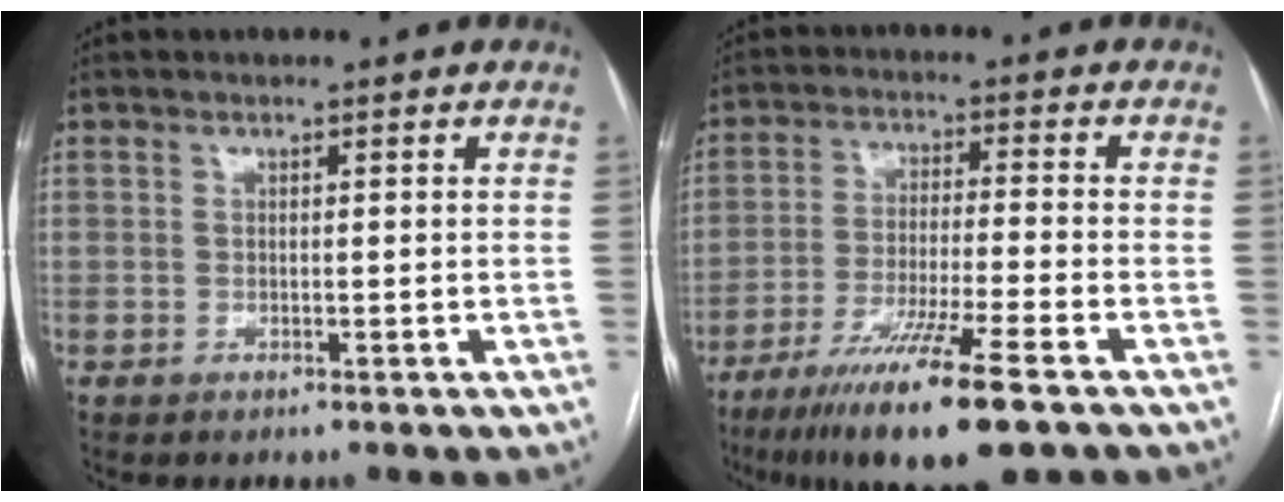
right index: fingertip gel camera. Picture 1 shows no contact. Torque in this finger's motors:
{"motor_torque": [1.02, -0.72, 0.77, 0.21]}